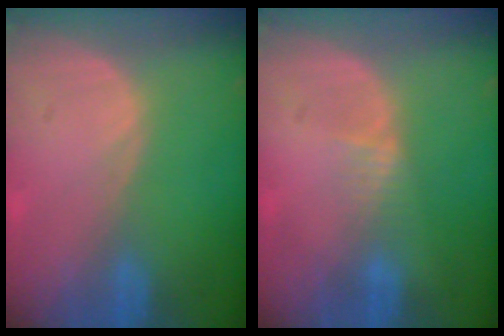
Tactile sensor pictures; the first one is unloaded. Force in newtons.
{"total": 1.8, "press": 1.5, "slide": 1.0}